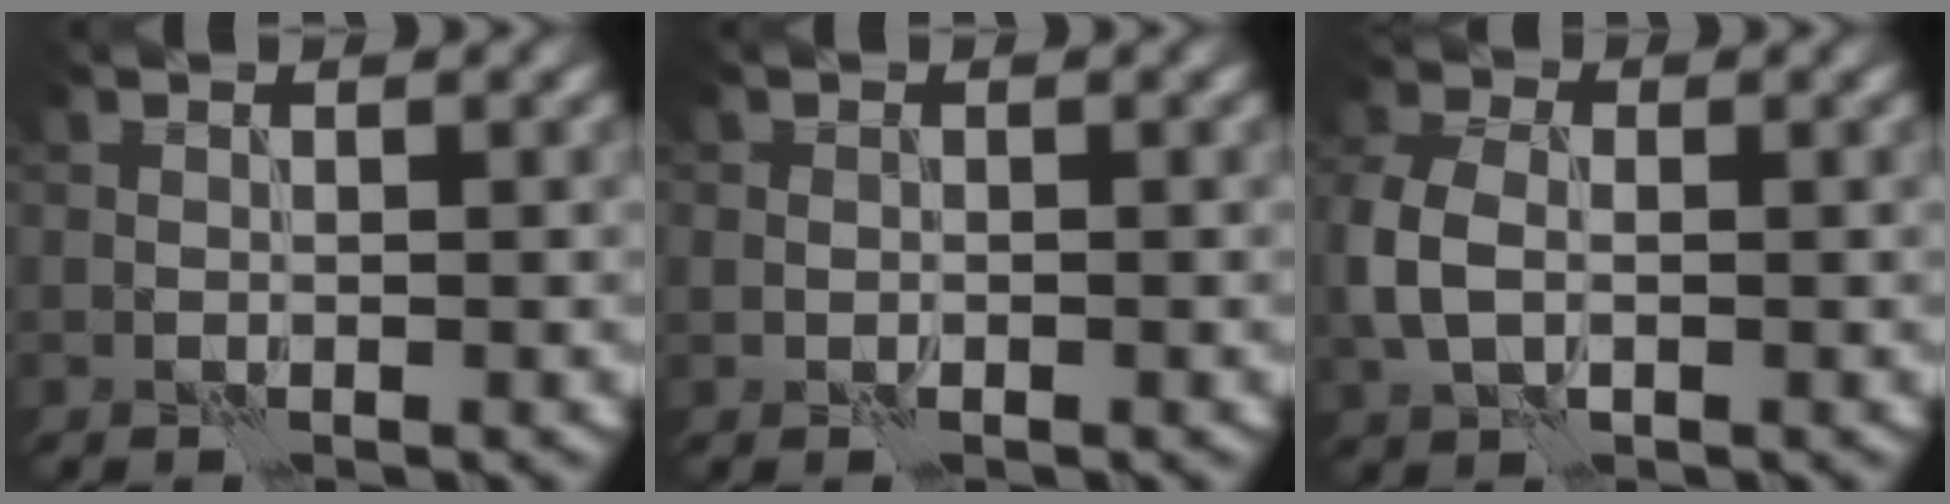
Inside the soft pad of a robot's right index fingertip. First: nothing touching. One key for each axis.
{"total": 0.8, "fx": -0.1, "fy": 0.6, "fz": 0.4, "tx": -0.006, "ty": 0.000, "tz": -0.004}
{"total": 4.4, "fx": -0.4, "fy": 3.1, "fz": 3.1, "tx": -0.086, "ty": 0.002, "tz": -0.013}